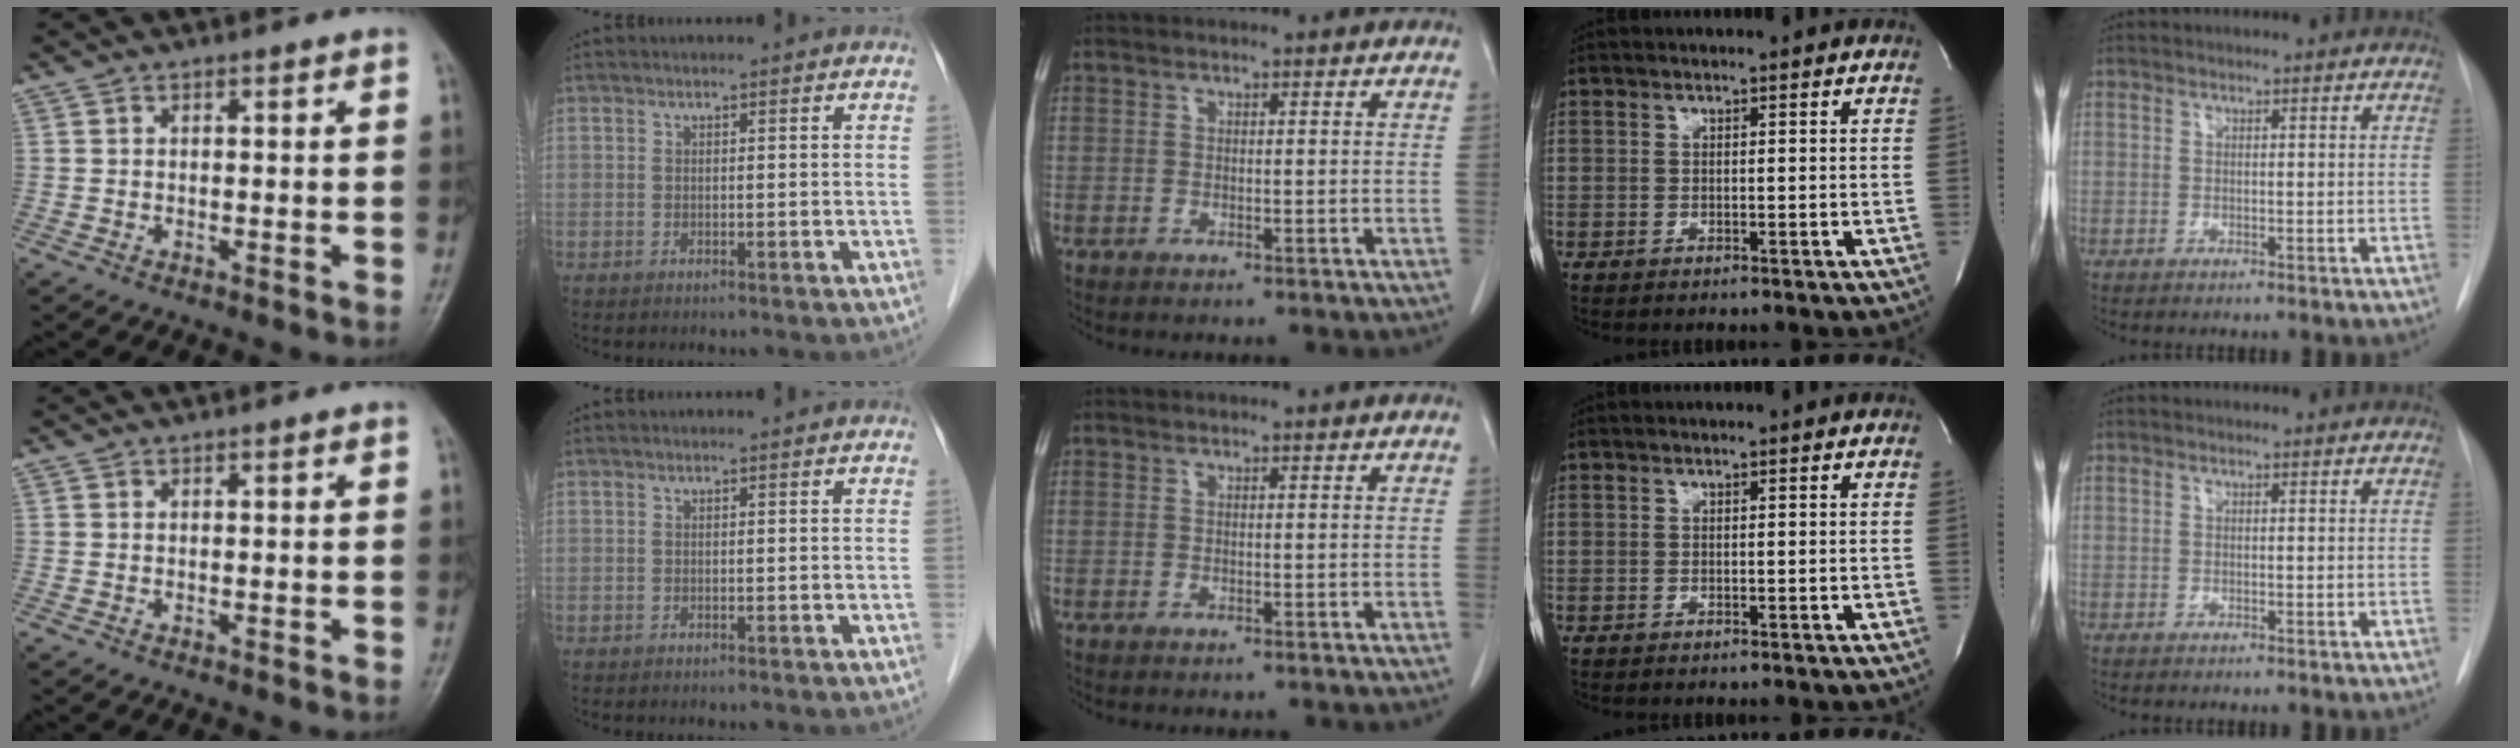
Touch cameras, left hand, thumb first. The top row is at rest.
{}